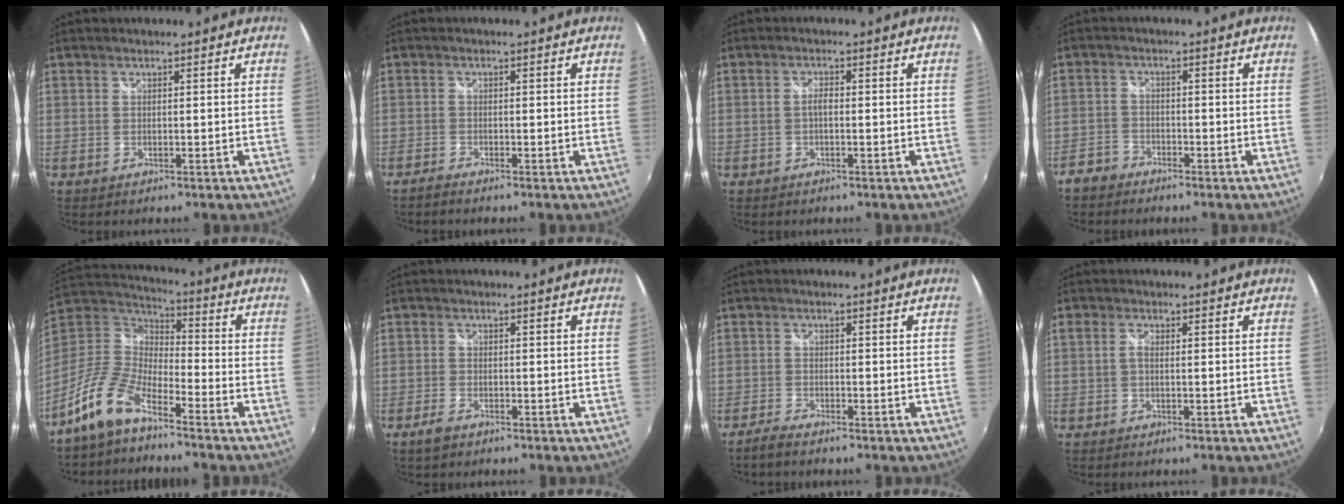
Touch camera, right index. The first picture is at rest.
{"total": 1.7, "force": [-1.6, 0.3, 0.5], "torque": [-0.020, -0.005, -0.035]}
{"total": 1.5, "force": [-0.4, 0.6, 1.3], "torque": [-0.026, 0.006, -0.009]}
{"total": 3.6, "force": [-3.0, 1.9, 0.5], "torque": [-0.018, 0.007, -0.061]}
{"total": 11.2, "force": [-7.8, 4.1, 6.9], "torque": [-0.152, 0.009, -0.163]}
{"total": 3.1, "force": [-2.3, 1.4, 1.5], "torque": [-0.042, -0.004, -0.046]}
{"total": 2.8, "force": [-2.5, 0.5, 1.1], "torque": [-0.039, -0.005, -0.053]}
{"total": 1.4, "force": [-0.2, 0.8, 1.2], "torque": [-0.024, 0.004, -0.007]}